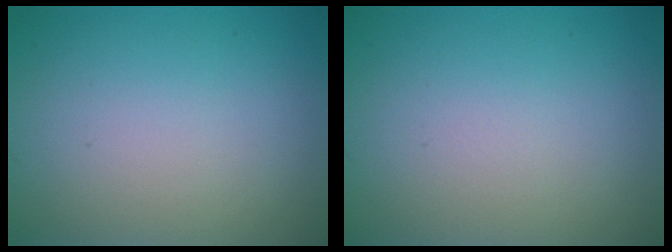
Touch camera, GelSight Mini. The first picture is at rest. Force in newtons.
{"total": 0.0}